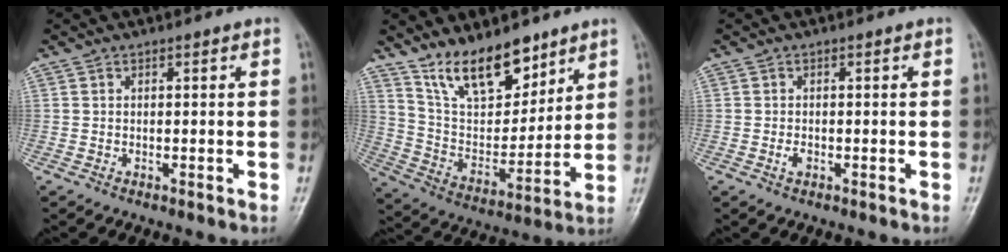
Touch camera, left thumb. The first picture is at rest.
{"total": 15.0, "force": [11.0, 6.6, 7.7], "torque": [-0.087, -0.071, 0.208]}
{"total": 1.2, "force": [-0.4, 0.7, 0.9], "torque": [-0.015, 0.001, -0.007]}